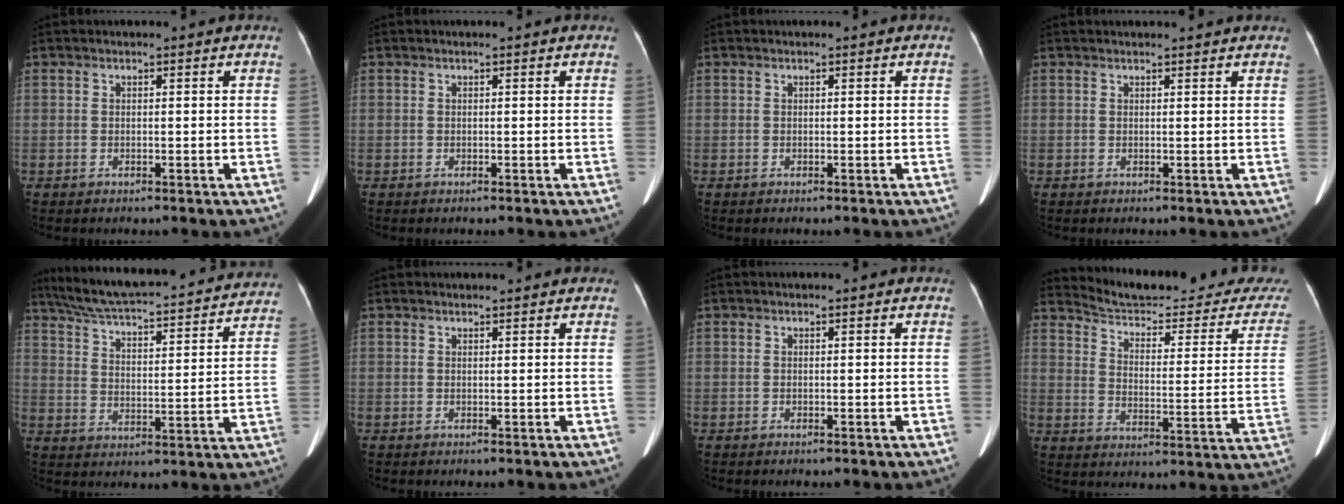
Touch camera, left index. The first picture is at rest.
{"total": 0.0}
{"total": 0.0}
{"total": 3.3, "force": [3.2, 0.2, 0.8], "torque": [-0.011, 0.020, 0.037]}
{"total": 28.6, "force": [25.9, 4.2, 11.4], "torque": [-0.190, -0.028, 0.336]}
{"total": 1.8, "force": [1.7, 0.3, 0.3], "torque": [-0.011, 0.015, 0.024]}
{"total": 0.0}
{"total": 25.1, "force": [24.3, 2.9, 5.5], "torque": [-0.066, -0.102, 0.296]}